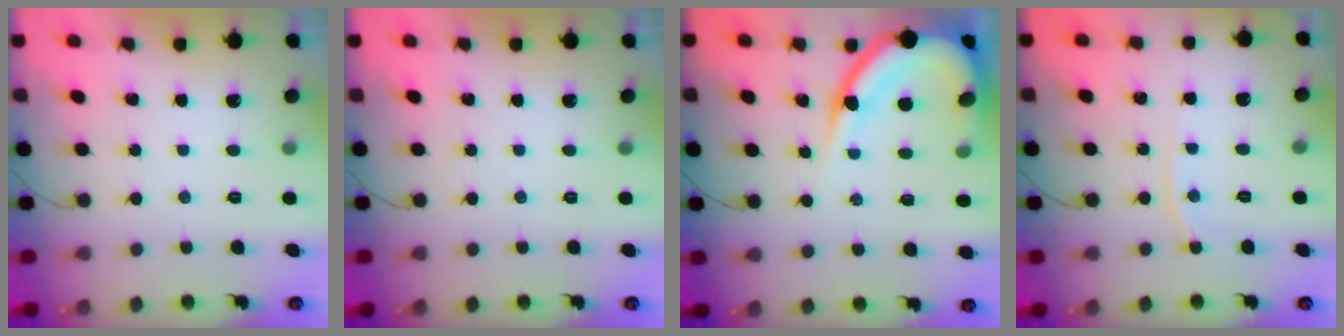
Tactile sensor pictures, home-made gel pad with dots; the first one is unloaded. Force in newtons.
{"total": 0.0}
{"total": 14.1, "press": 14.0, "slide": 1.3}
{"total": 4.3, "press": 4.3, "slide": 0.2}